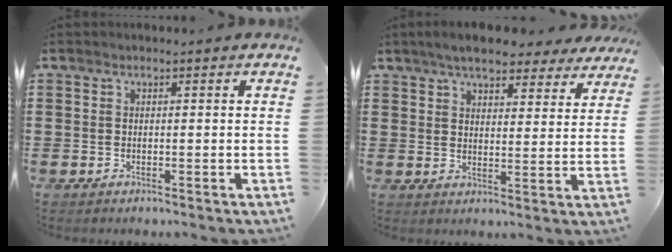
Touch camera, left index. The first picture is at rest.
{"total": 5.8, "force": [5.2, 1.3, 2.3], "torque": [-0.056, -0.012, 0.093]}